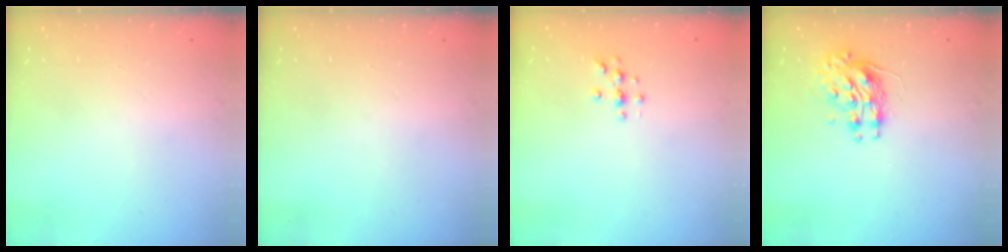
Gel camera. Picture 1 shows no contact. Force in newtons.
{"total": 0.0}
{"total": 3.4, "press": 3.4, "slide": 0.4}
{"total": 8.2, "press": 8.2, "slide": 0.3}